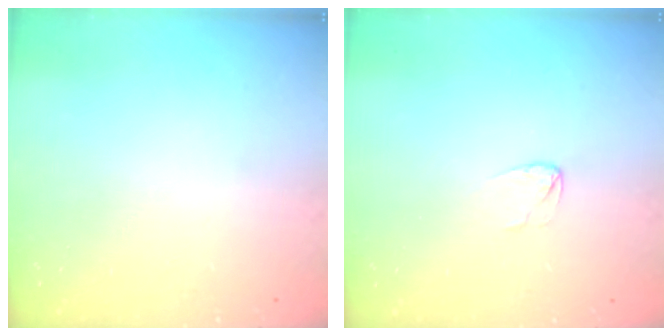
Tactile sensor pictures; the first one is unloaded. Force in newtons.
{"total": 3.4, "press": 3.4, "slide": 0.3}